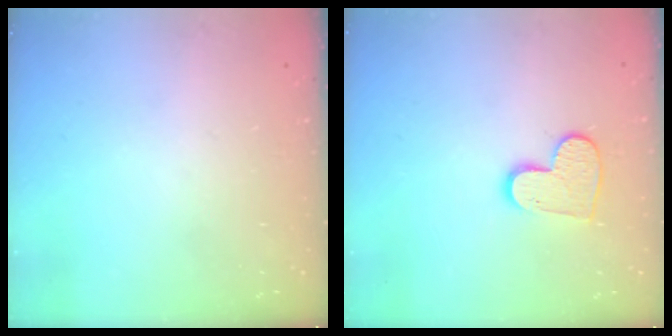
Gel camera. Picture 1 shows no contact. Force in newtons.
{"total": 10.0, "press": 10.0, "slide": 0.9}